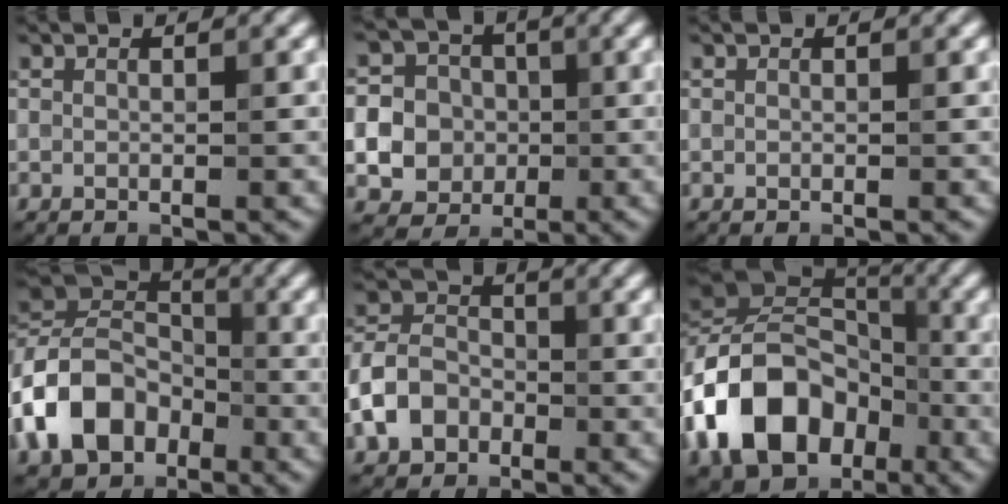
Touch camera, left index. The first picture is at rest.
{"total": 14.6, "force": [-2.6, 13.8, 4.2], "torque": [-0.138, -0.007, -0.063]}
{"total": 0.0}
{"total": 9.0, "force": [-3.4, 6.6, 5.1], "torque": [-0.096, 0.013, -0.079]}
{"total": 5.4, "force": [-2.4, 4.0, 2.6], "torque": [-0.057, 0.013, -0.059]}
{"total": 12.9, "force": [-4.5, 9.3, 7.7], "torque": [-0.160, -0.001, -0.085]}